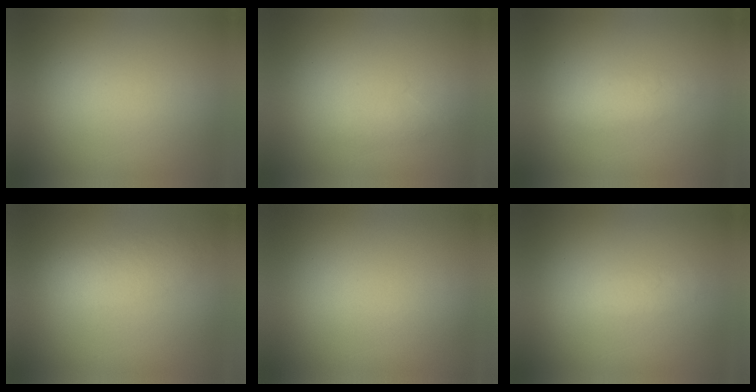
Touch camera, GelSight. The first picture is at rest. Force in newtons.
{"total": 1.3}
{"total": 1.9}
{"total": 3.6}
{"total": 0.0}
{"total": 1.4}